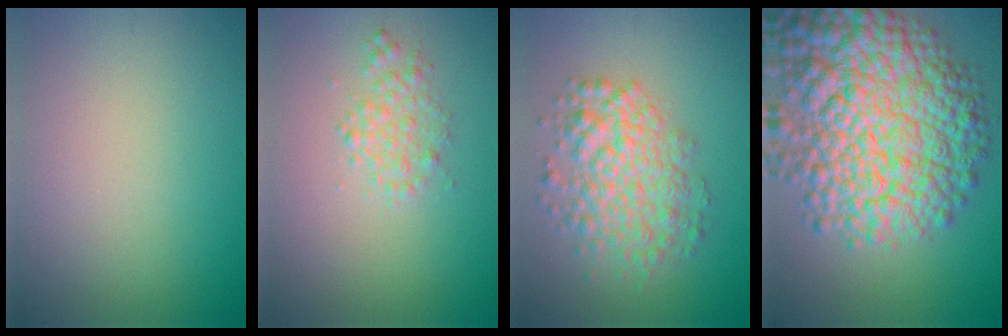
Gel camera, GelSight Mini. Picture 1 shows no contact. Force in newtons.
{"total": 1.9, "press": 1.9, "slide": 0.0}
{"total": 5.2, "press": 5.2, "slide": 0.2}
{"total": 13.3, "press": 13.2, "slide": 0.4}